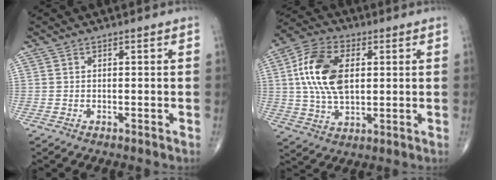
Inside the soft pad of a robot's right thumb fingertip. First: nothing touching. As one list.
[{"total": 14.5, "force": [2.4, 8.6, 11.4], "torque": [-0.216, 0.007, 0.042]}]